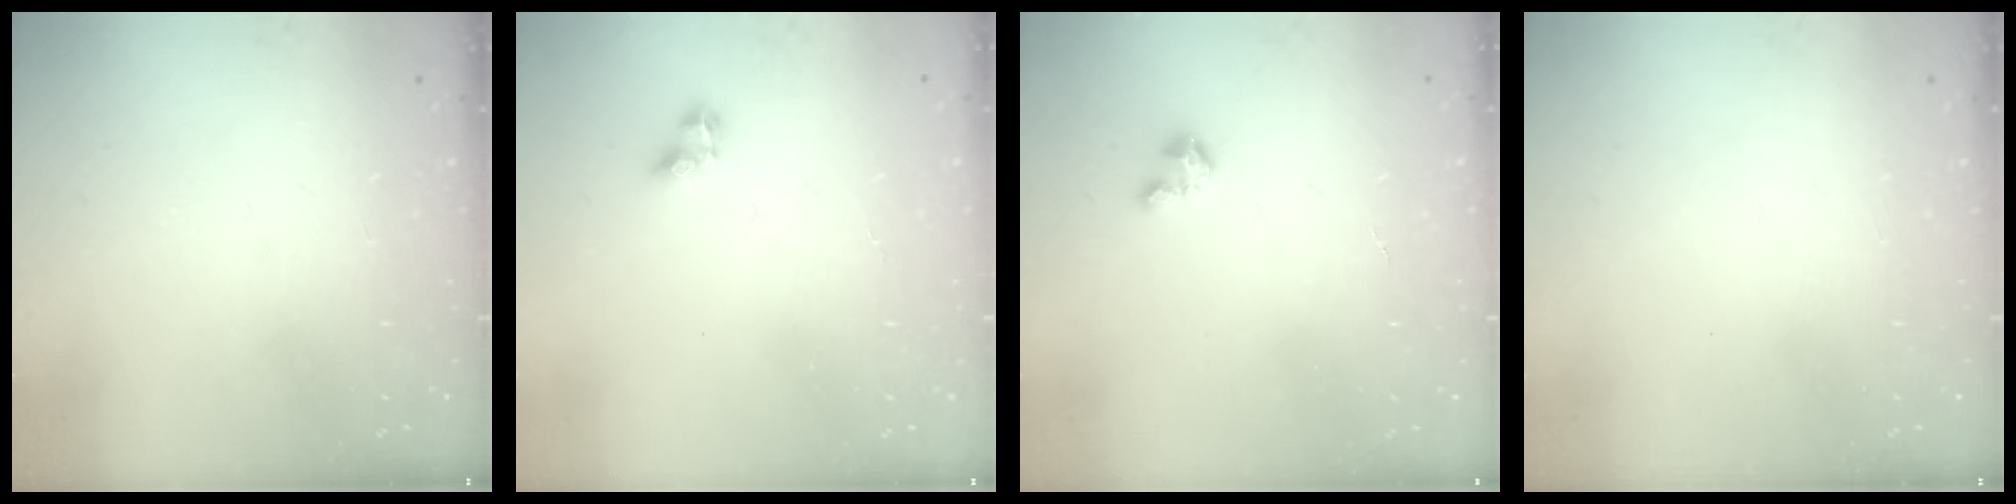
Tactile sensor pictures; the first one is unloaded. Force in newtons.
{"total": 2.9, "press": 2.6, "slide": 1.1}
{"total": 2.7, "press": 2.7, "slide": 0.2}
{"total": 0.0}